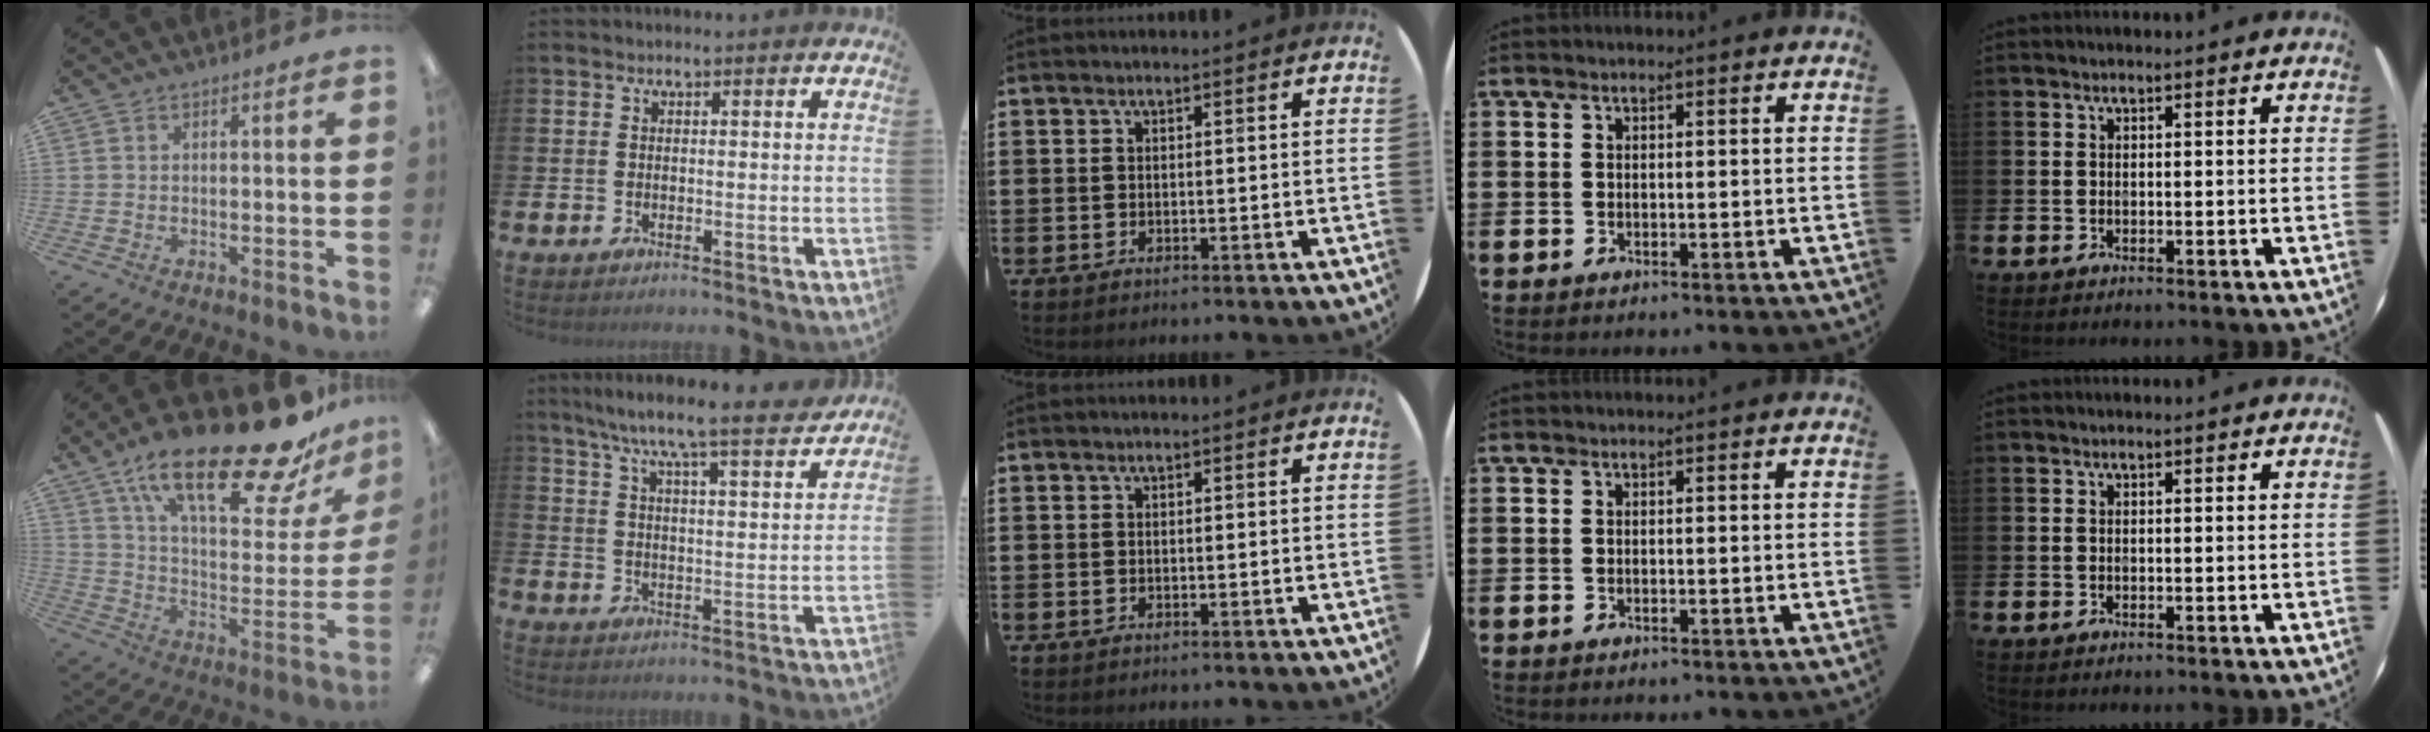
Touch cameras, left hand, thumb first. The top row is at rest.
{"thumb": {"total": 26.5, "force": [18.3, 8.2, 17.3], "torque": [-0.266, -0.115, 0.300]}, "index": {"total": 8.3, "force": [7.7, -0.1, 3.3], "torque": [-0.087, -0.050, 0.131]}}